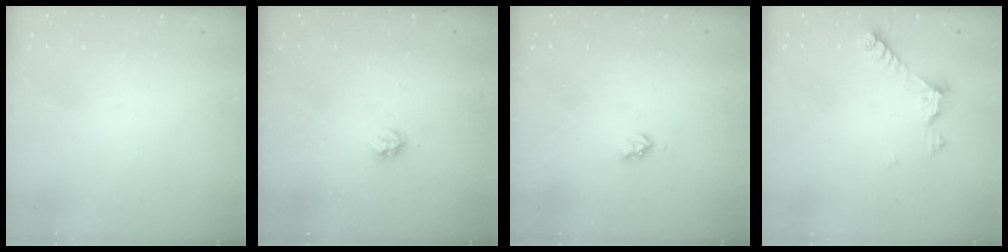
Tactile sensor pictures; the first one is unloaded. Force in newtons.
{"total": 3.2, "press": 3.1, "slide": 0.5}
{"total": 2.9, "press": 2.9, "slide": 0.5}
{"total": 6.7, "press": 6.7, "slide": 0.4}